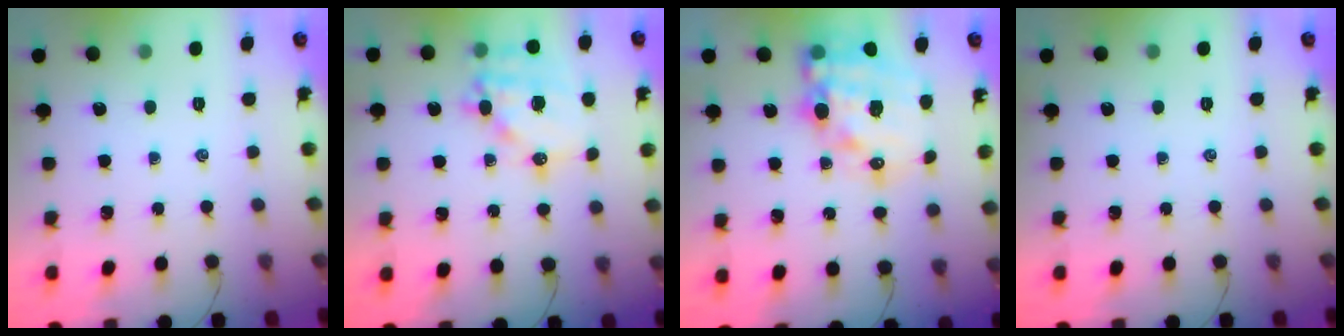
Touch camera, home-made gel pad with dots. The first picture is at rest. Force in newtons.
{"total": 16.5, "press": 16.1, "slide": 3.5}
{"total": 18.6, "press": 18.0, "slide": 4.4}
{"total": 0.0}